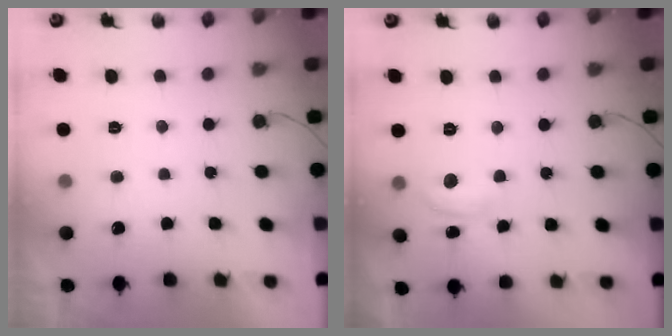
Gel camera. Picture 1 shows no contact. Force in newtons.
{"total": 8.4, "press": 8.4, "slide": 0.6}